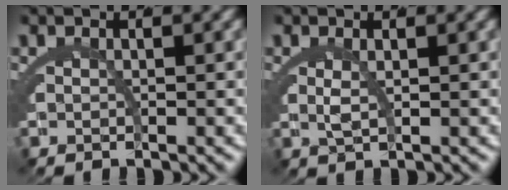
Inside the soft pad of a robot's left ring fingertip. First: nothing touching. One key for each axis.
{"total": 1.4, "fx": 0.5, "fy": -0.3, "fz": 1.3, "tx": -0.029, "ty": -0.009, "tz": 0.017}